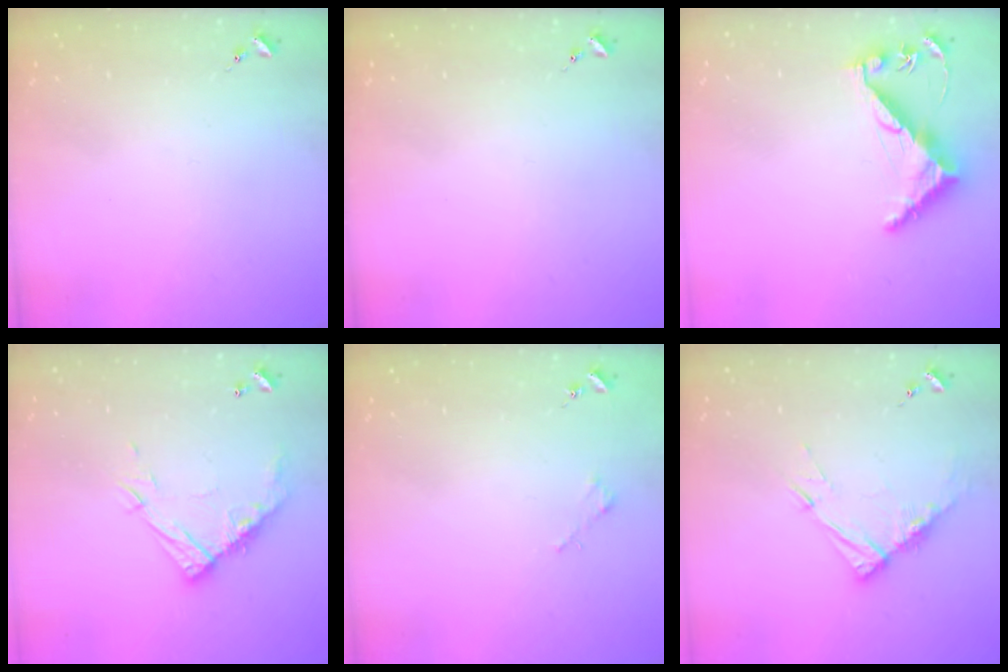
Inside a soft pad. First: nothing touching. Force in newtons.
{"total": 0.0}
{"total": 7.3, "press": 7.3, "slide": 0.6}
{"total": 13.1, "press": 13.1, "slide": 1.1}
{"total": 1.8, "press": 1.8, "slide": 0.2}
{"total": 10.5, "press": 10.4, "slide": 1.0}